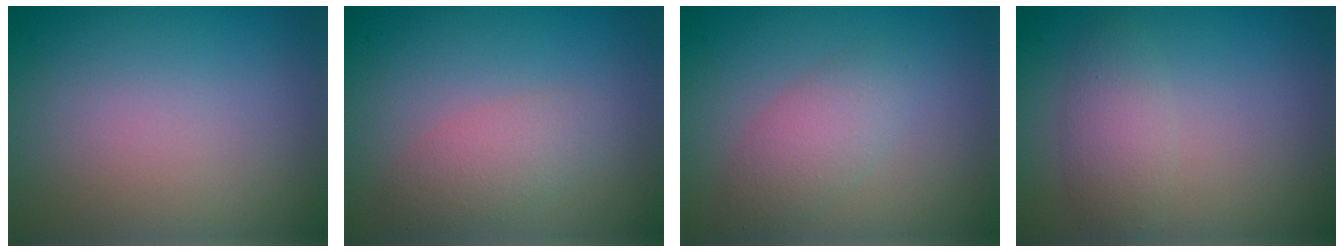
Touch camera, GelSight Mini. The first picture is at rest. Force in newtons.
{"total": 2.5, "press": 2.5, "slide": 0.1}
{"total": 2.9, "press": 2.8, "slide": 0.3}
{"total": 2.5, "press": 2.5, "slide": 0.2}